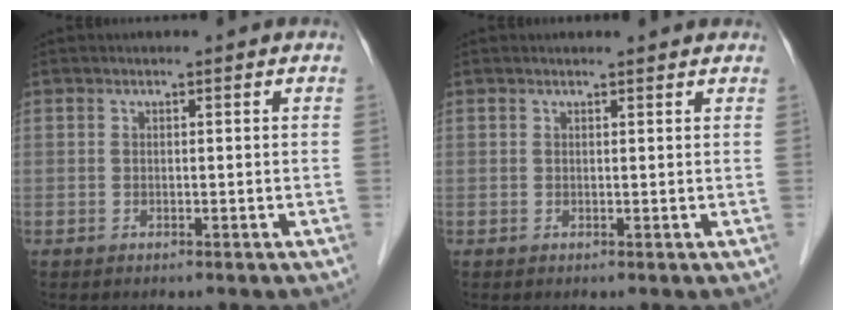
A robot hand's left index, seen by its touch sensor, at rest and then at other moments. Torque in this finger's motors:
{"motor_torque": [0.25, -0.23, -0.01, 0.00]}